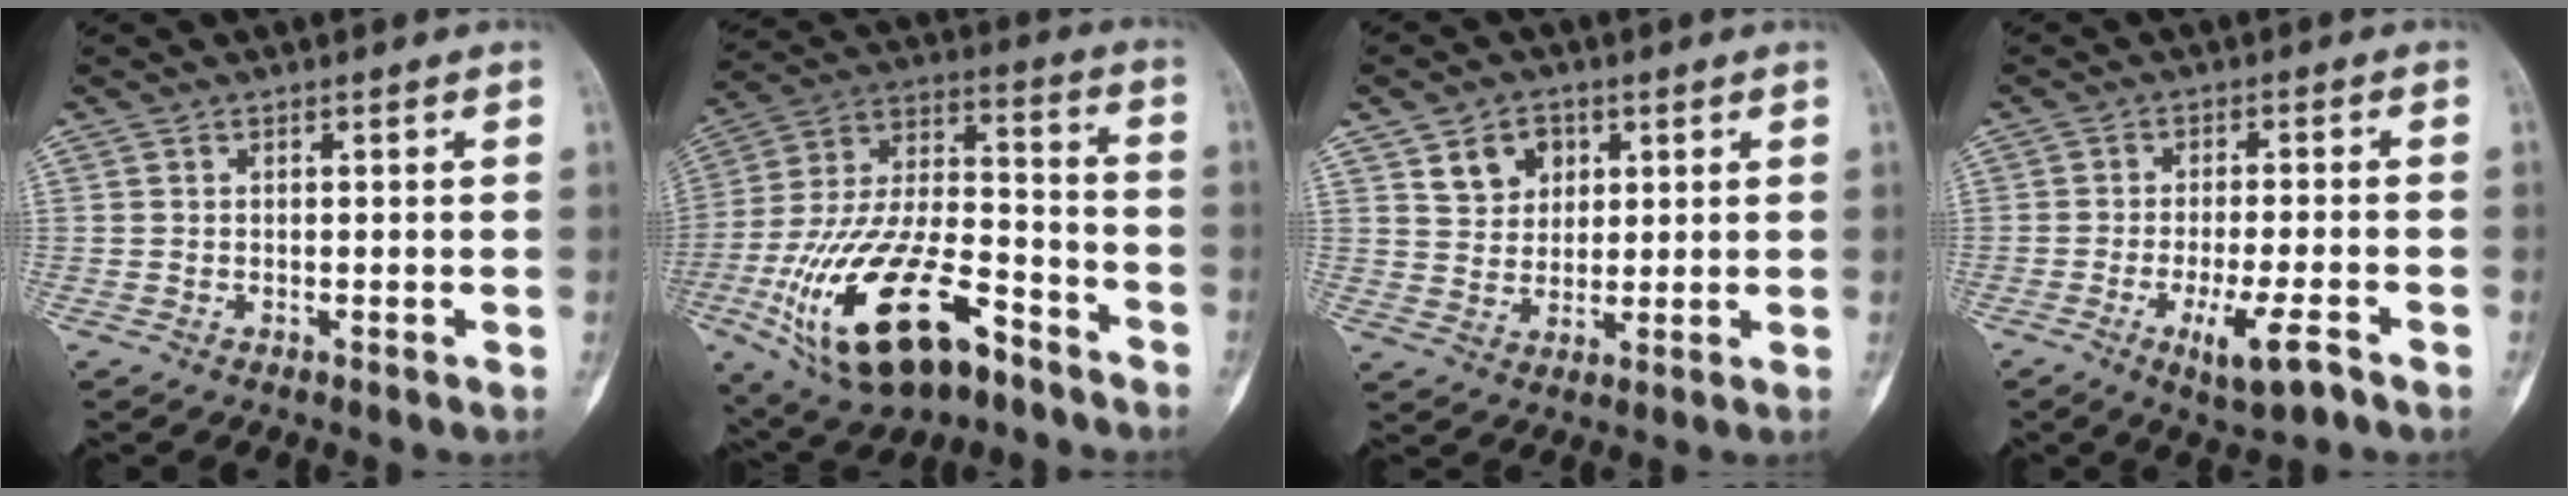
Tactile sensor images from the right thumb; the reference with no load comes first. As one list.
[{"total": 25.7, "force": [-13.0, 11.7, 18.9], "torque": [-0.393, 0.055, -0.224]}, {"total": 6.8, "force": [3.1, 5.3, 2.9], "torque": [-0.021, -0.014, 0.055]}, {"total": 7.6, "force": [-3.8, 1.6, 6.3], "torque": [-0.115, 0.007, -0.058]}]